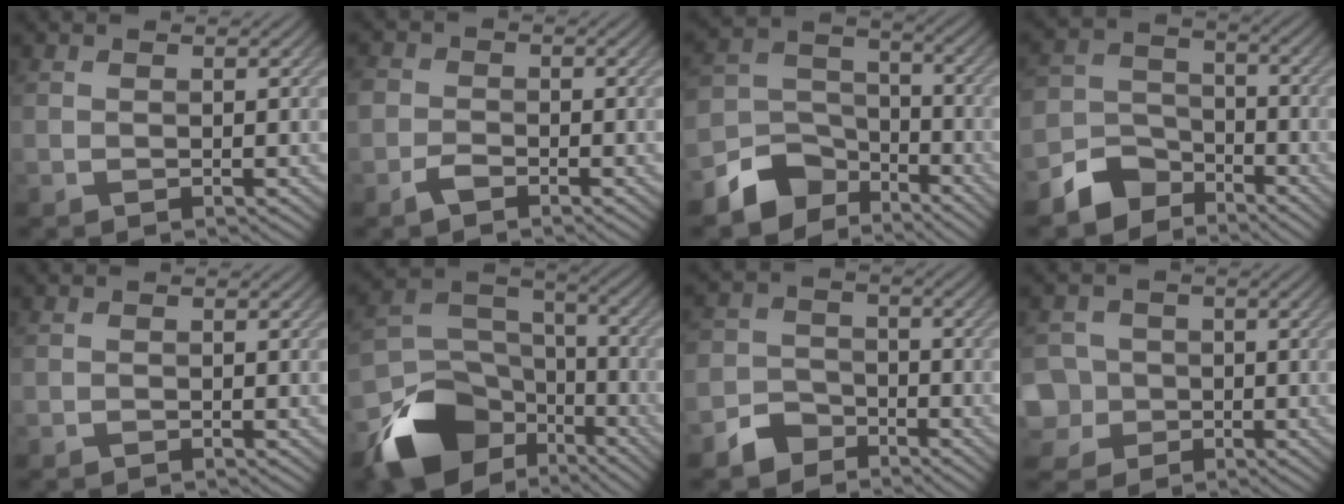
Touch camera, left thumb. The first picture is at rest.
{"total": 1.9, "force": [-1.3, 1.1, 0.8], "torque": [-0.017, 0.005, -0.034]}
{"total": 9.2, "force": [-6.4, 5.7, 3.2], "torque": [-0.076, -0.011, -0.131]}
{"total": 7.4, "force": [-5.3, 4.8, 2.2], "torque": [-0.054, -0.006, -0.116]}
{"total": 0.0}
{"total": 14.8, "force": [-8.1, 9.5, 7.9], "torque": [-0.190, -0.044, -0.140]}
{"total": 4.9, "force": [-3.5, 3.3, 1.2], "torque": [-0.028, 0.004, -0.080]}
{"total": 6.3, "force": [-1.5, 6.0, 1.5], "torque": [-0.056, -0.005, -0.054]}